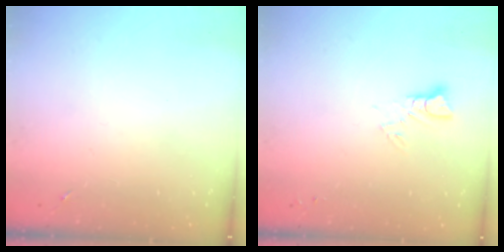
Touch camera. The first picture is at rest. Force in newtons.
{"total": 2.9, "press": 2.9, "slide": 0.2}